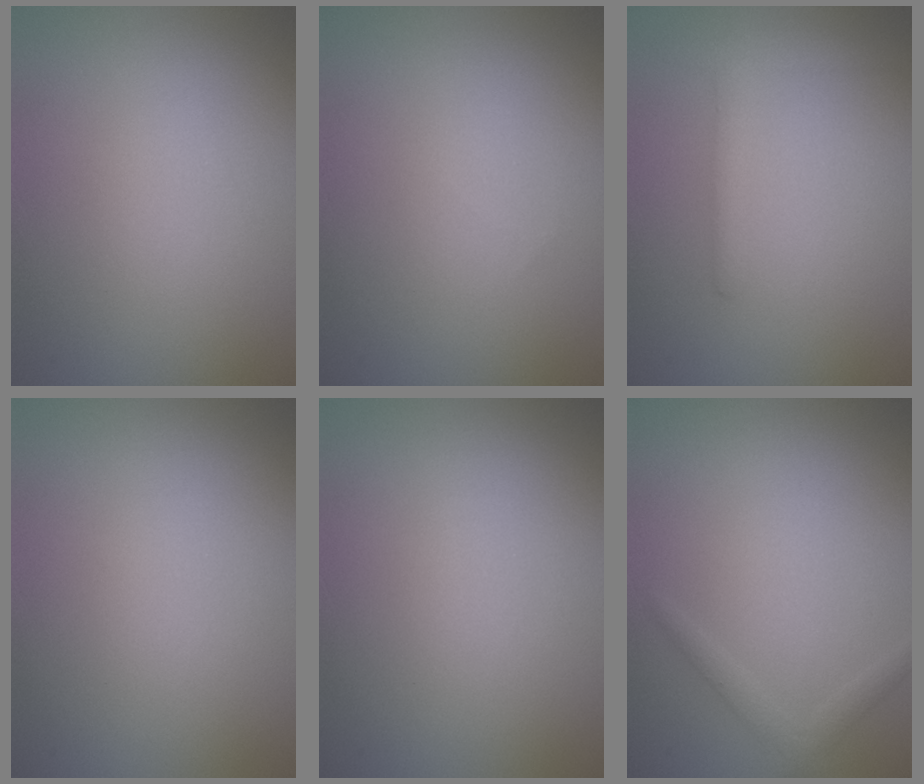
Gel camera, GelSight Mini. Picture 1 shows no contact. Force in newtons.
{"total": 0.0}
{"total": 2.0, "press": 2.0, "slide": 0.2}
{"total": 0.0}
{"total": 0.0}
{"total": 1.4, "press": 1.4, "slide": 0.1}